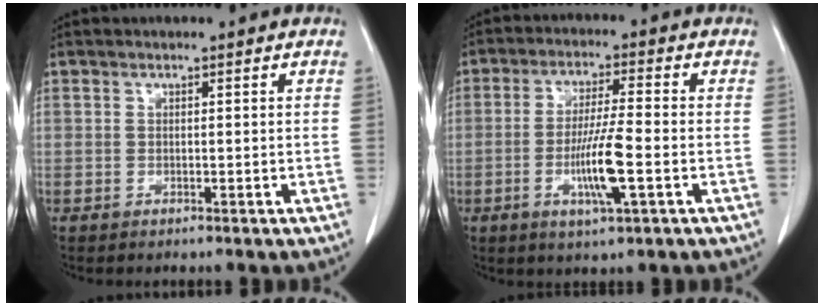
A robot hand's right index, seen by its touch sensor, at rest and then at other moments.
{"total": 8.5, "force": [-2.4, 0.3, 8.2], "torque": [-0.155, -0.010, -0.046]}